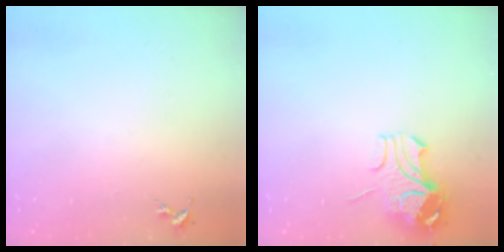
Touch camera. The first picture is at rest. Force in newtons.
{"total": 9.6, "press": 9.6, "slide": 1.1}